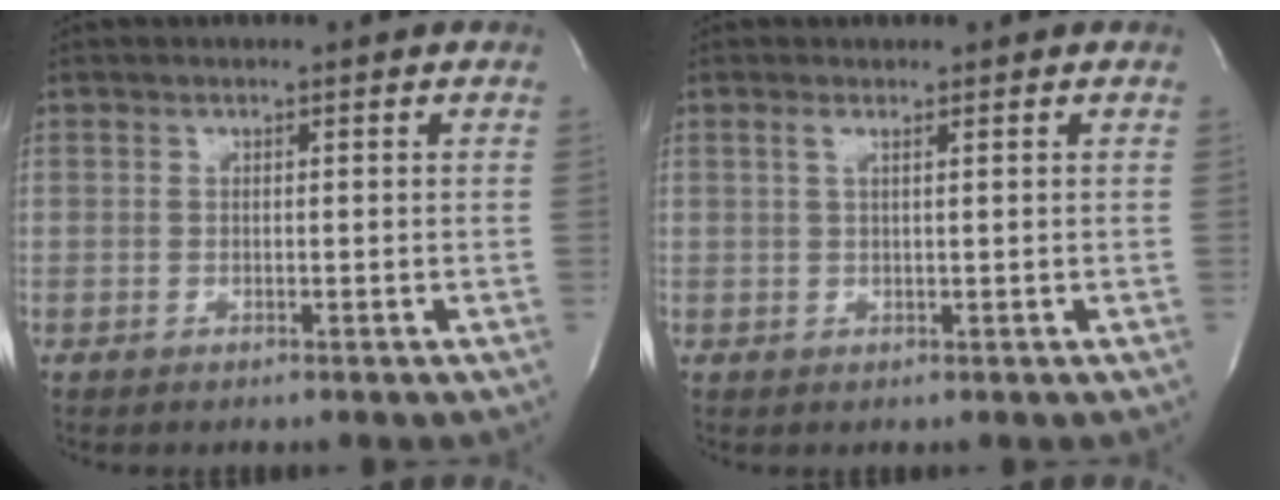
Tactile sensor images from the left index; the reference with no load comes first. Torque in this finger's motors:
{"motor_torque": [0.13, 0.19, 0.00, -0.01]}